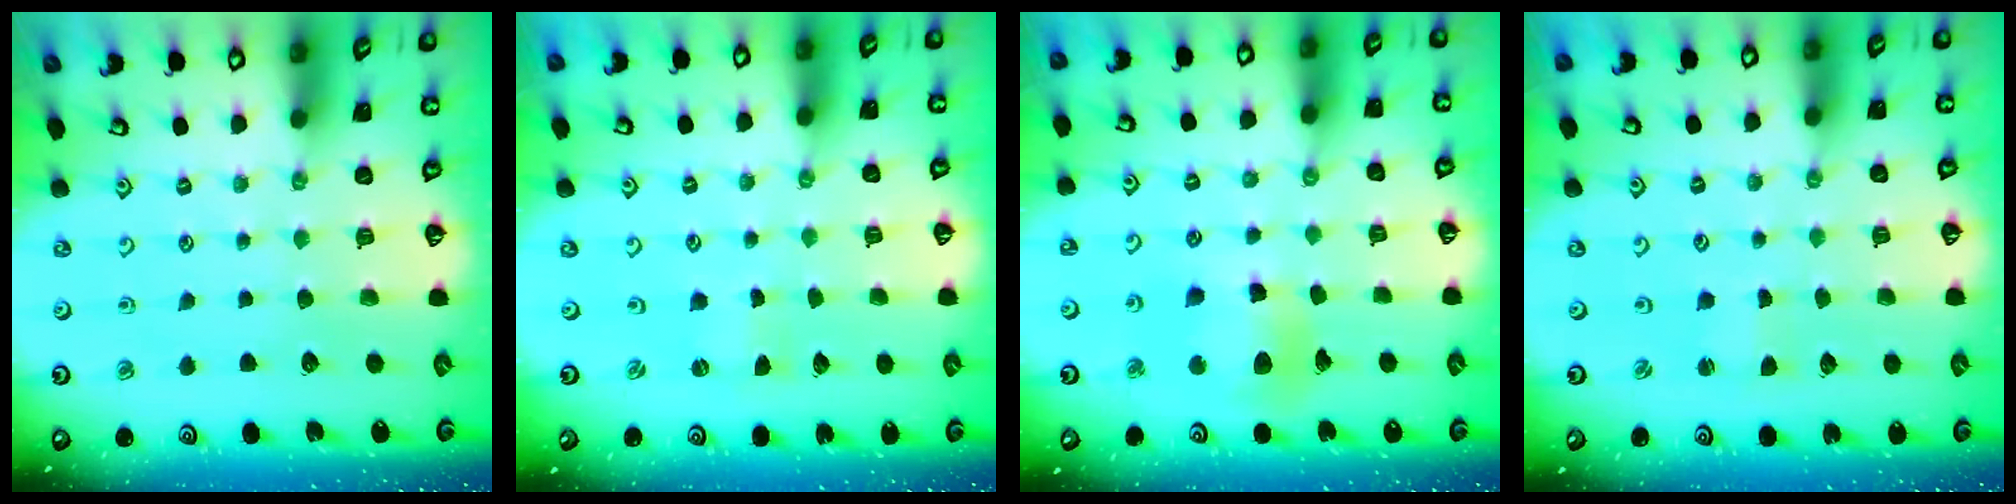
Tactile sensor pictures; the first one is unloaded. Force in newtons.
{"total": 0.0}
{"total": 9.8, "press": 9.7, "slide": 1.2}
{"total": 1.0, "press": 1.0, "slide": 0.0}